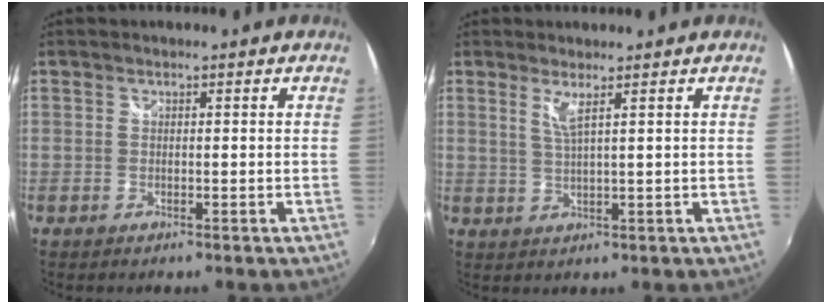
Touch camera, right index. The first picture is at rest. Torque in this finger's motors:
{"motor_torque": [0.33, 0.05, 0.19, 0.07]}